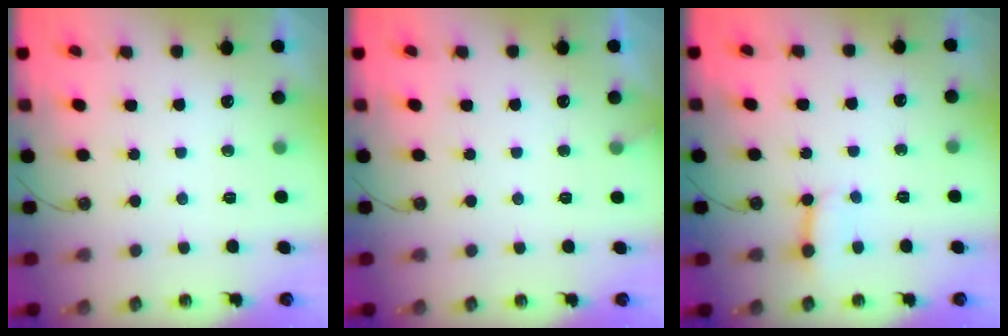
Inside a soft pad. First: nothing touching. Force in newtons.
{"total": 3.2, "press": 3.2, "slide": 0.2}
{"total": 3.0, "press": 2.9, "slide": 0.4}